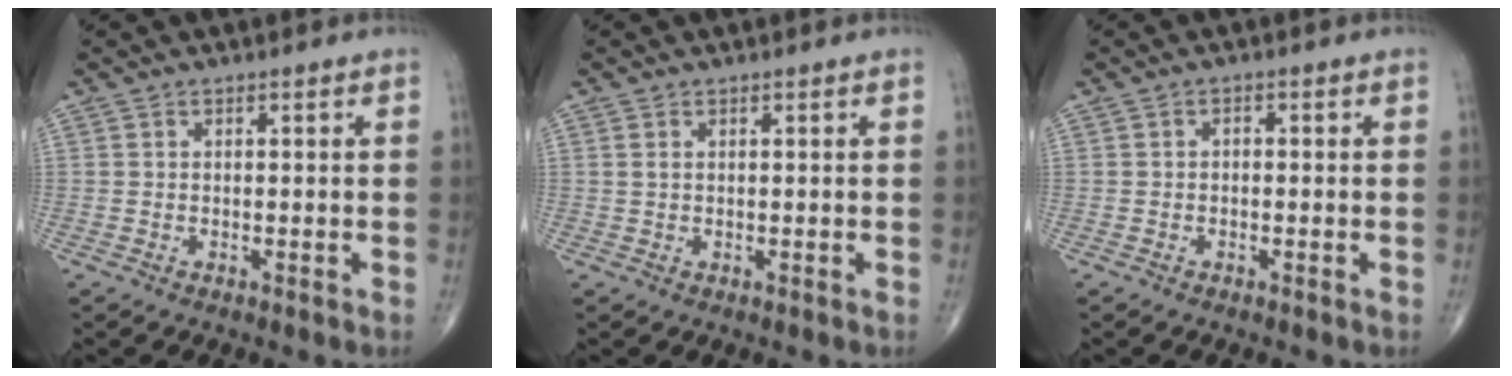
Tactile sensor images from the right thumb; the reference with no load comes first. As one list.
[{"total": 0.8, "force": [0.3, 0.5, 0.6], "torque": [-0.015, 0.005, 0.009]}, {"total": 0.9, "force": [-0.2, 0.6, 0.5], "torque": [-0.004, 0.005, -0.008]}]